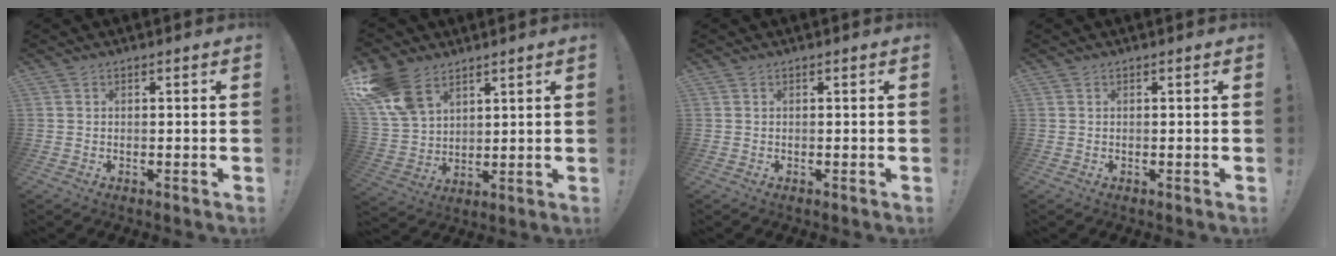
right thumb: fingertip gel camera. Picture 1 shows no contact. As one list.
[{"total": 13.9, "force": [8.6, 8.7, 6.5], "torque": [-0.129, -0.040, 0.172]}, {"total": 0.0}, {"total": 0.0}]